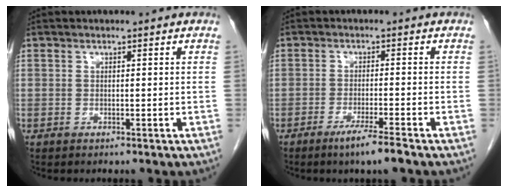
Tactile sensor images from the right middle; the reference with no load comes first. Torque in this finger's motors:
{"motor_torque": [1.34, -0.79, 0.36, 0.14]}